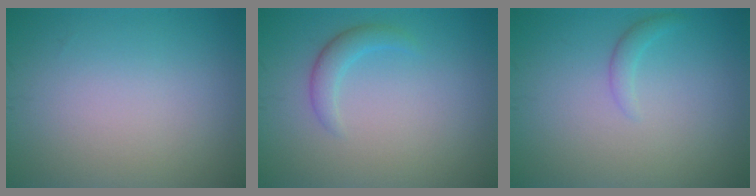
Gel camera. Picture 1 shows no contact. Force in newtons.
{"total": 1.8, "press": 1.8, "slide": 0.0}
{"total": 1.1, "press": 1.1, "slide": 0.1}